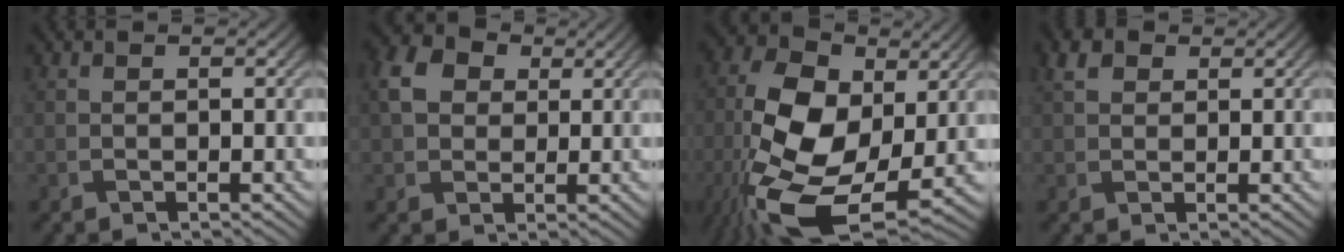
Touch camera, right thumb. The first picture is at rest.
{"total": 6.2, "force": [1.7, 4.9, 3.4], "torque": [-0.089, 0.012, 0.024]}
{"total": 16.5, "force": [-2.8, 9.6, 13.2], "torque": [-0.292, -0.004, -0.056]}
{"total": 2.7, "force": [1.3, 1.9, 1.4], "torque": [-0.032, 0.006, 0.022]}